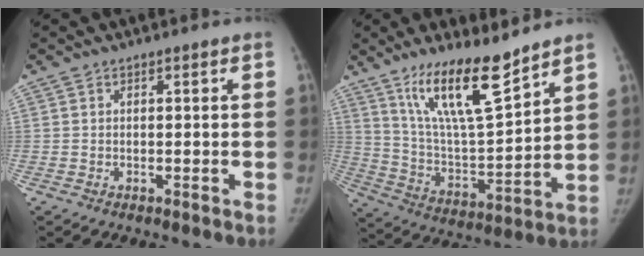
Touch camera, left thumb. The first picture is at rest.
{"total": 16.6, "force": [11.7, 3.6, 11.3], "torque": [-0.179, -0.073, 0.224]}